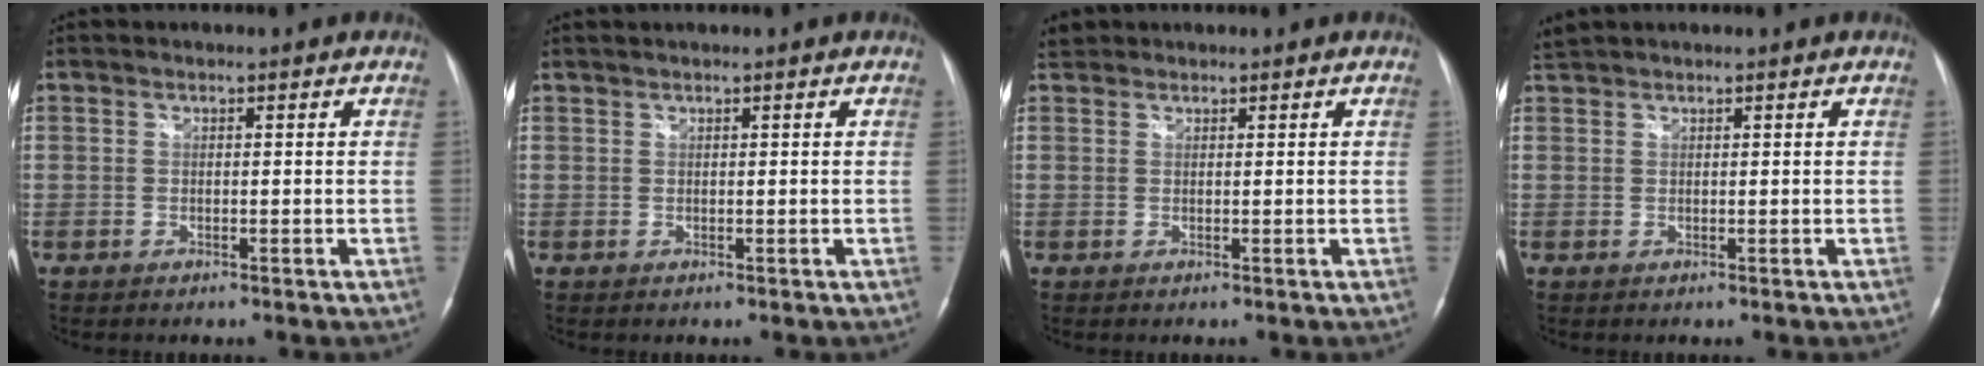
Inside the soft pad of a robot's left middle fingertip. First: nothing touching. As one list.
[{"total": 1.1, "force": [0.9, -0.1, 0.6], "torque": [-0.014, 0.013, 0.022]}, {"total": 1.9, "force": [1.5, 1.1, 0.0], "torque": [0.000, 0.017, 0.027]}, {"total": 1.3, "force": [1.3, -0.1, 0.1], "torque": [-0.010, 0.018, 0.034]}]